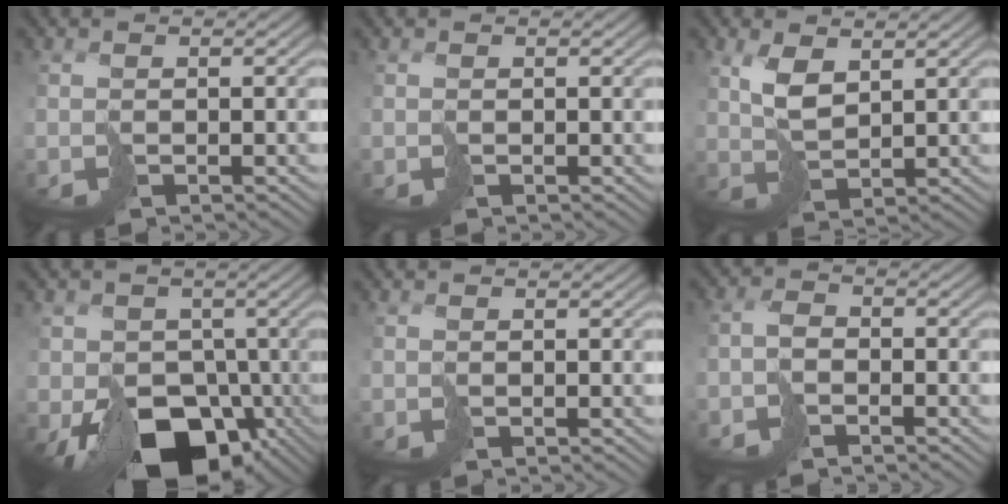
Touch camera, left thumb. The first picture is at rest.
{"total": 0.0}
{"total": 4.4, "force": [2.0, 2.0, 3.3], "torque": [-0.083, -0.001, 0.044]}
{"total": 13.9, "force": [-5.3, 10.4, 7.6], "torque": [-0.126, -0.033, -0.094]}
{"total": 0.0}
{"total": 3.2, "force": [-2.1, 1.7, 1.8], "torque": [-0.031, 0.002, -0.052]}